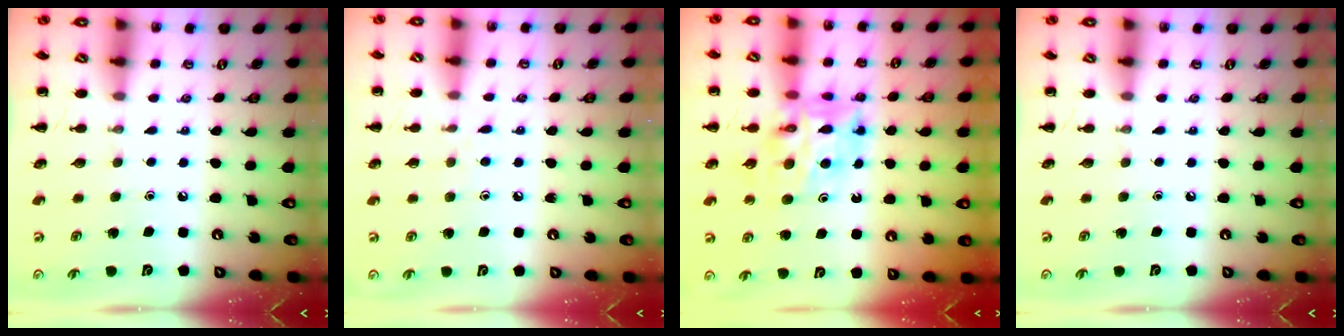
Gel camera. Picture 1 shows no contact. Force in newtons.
{"total": 4.3, "press": 4.0, "slide": 1.7}
{"total": 11.9, "press": 11.3, "slide": 3.8}
{"total": 0.0}